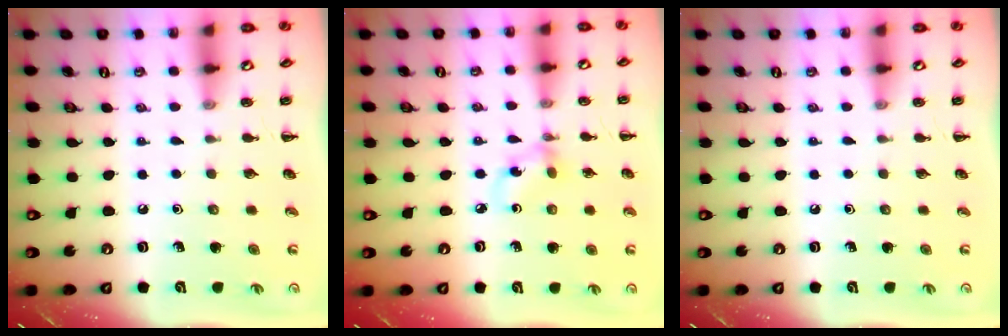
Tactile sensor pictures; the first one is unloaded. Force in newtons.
{"total": 3.7, "press": 3.7, "slide": 0.7}
{"total": 0.0}